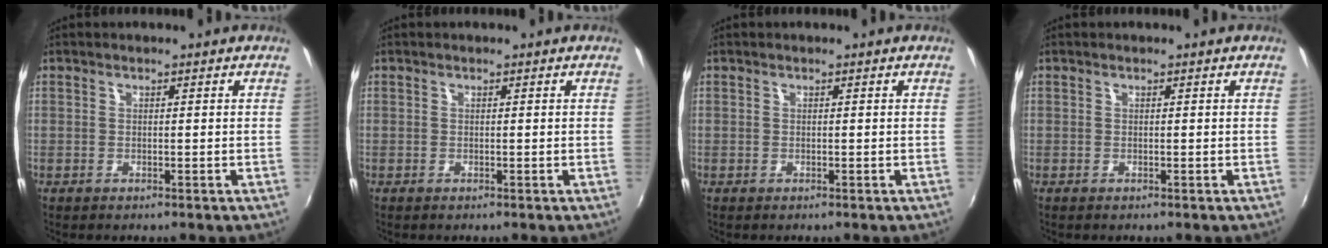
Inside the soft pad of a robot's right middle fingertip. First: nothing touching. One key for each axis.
{"total": 0.0}
{"total": 0.0}
{"total": 0.0}